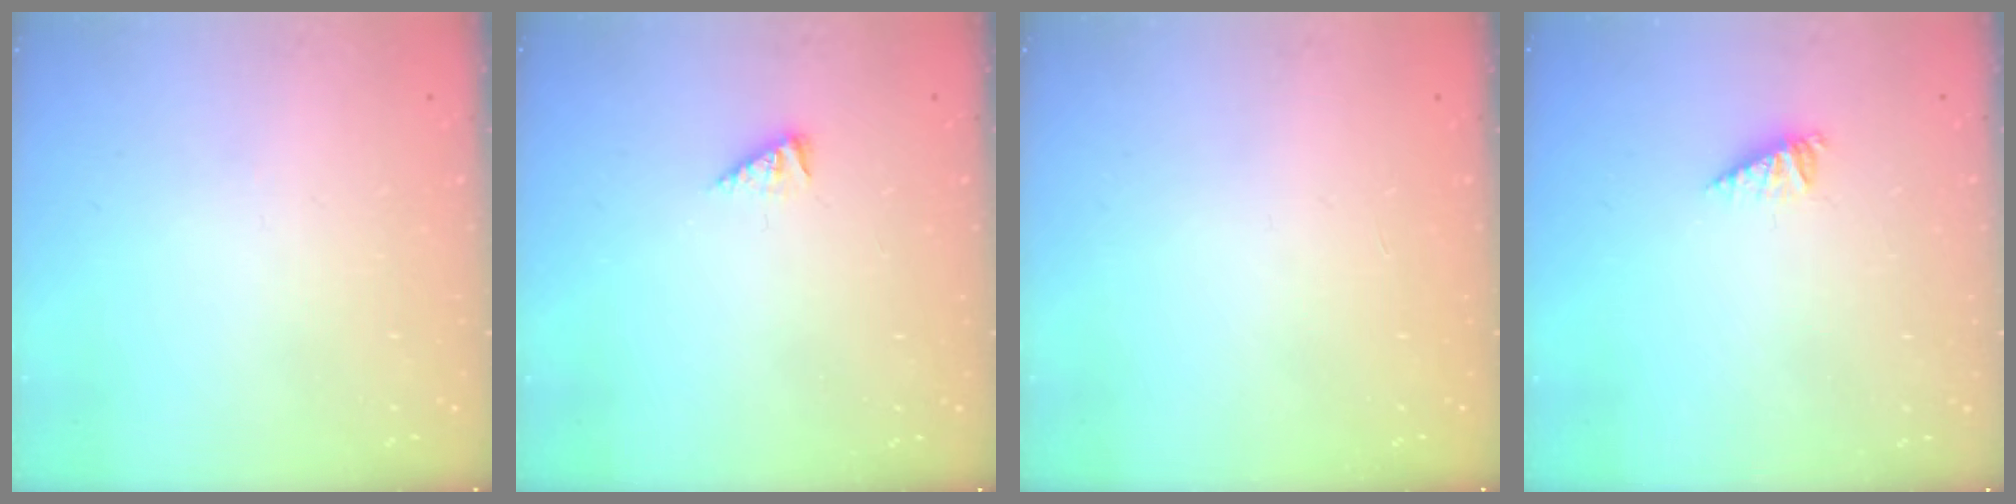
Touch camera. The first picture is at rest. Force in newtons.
{"total": 1.8, "press": 1.8, "slide": 0.4}
{"total": 0.0}
{"total": 2.9, "press": 2.8, "slide": 0.2}